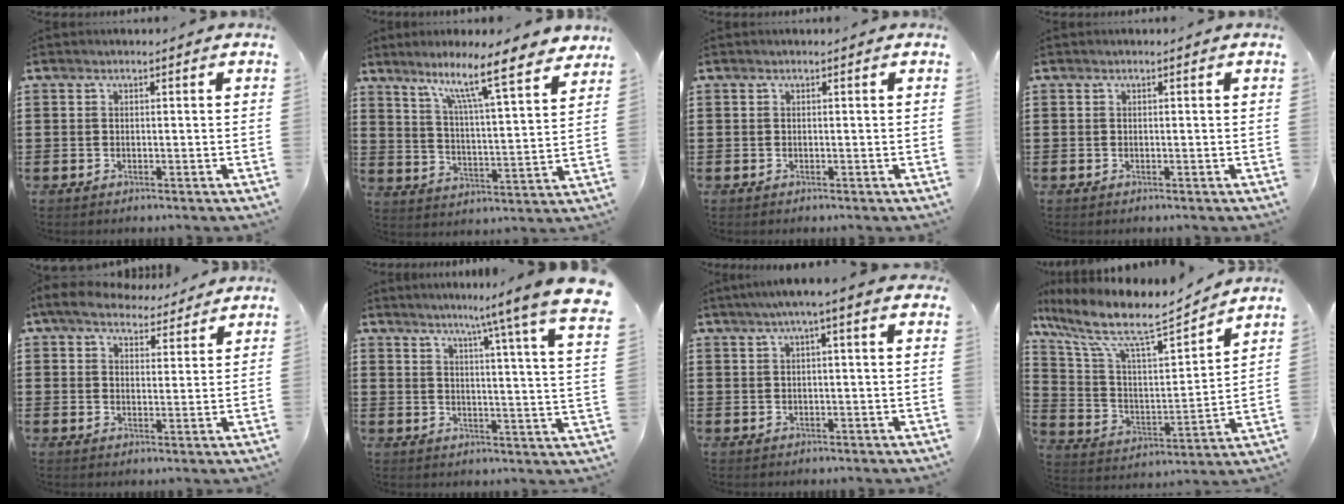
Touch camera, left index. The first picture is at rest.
{"total": 10.1, "force": [8.0, 0.3, 6.2], "torque": [-0.122, -0.054, 0.126]}
{"total": 0.0}
{"total": 0.0}
{"total": 5.3, "force": [4.6, 1.9, 1.9], "torque": [-0.054, -0.010, 0.085]}
{"total": 7.4, "force": [6.2, -1.9, 3.6], "torque": [-0.081, -0.057, 0.094]}
{"total": 3.2, "force": [1.2, -0.1, 2.9], "torque": [-0.057, 0.002, 0.020]}
{"total": 9.8, "force": [7.7, 2.0, 5.7], "torque": [-0.145, -0.051, 0.126]}